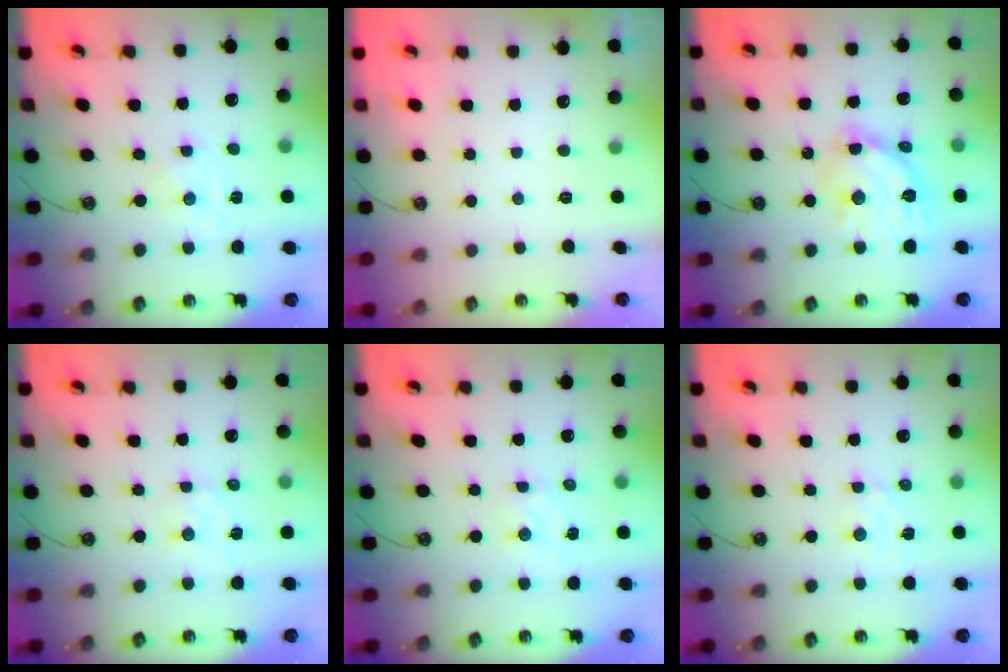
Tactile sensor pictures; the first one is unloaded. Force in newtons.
{"total": 0.0}
{"total": 15.1, "press": 15.1, "slide": 1.3}
{"total": 2.4, "press": 2.3, "slide": 0.6}
{"total": 1.9, "press": 1.9, "slide": 0.3}
{"total": 2.2, "press": 2.2, "slide": 0.3}